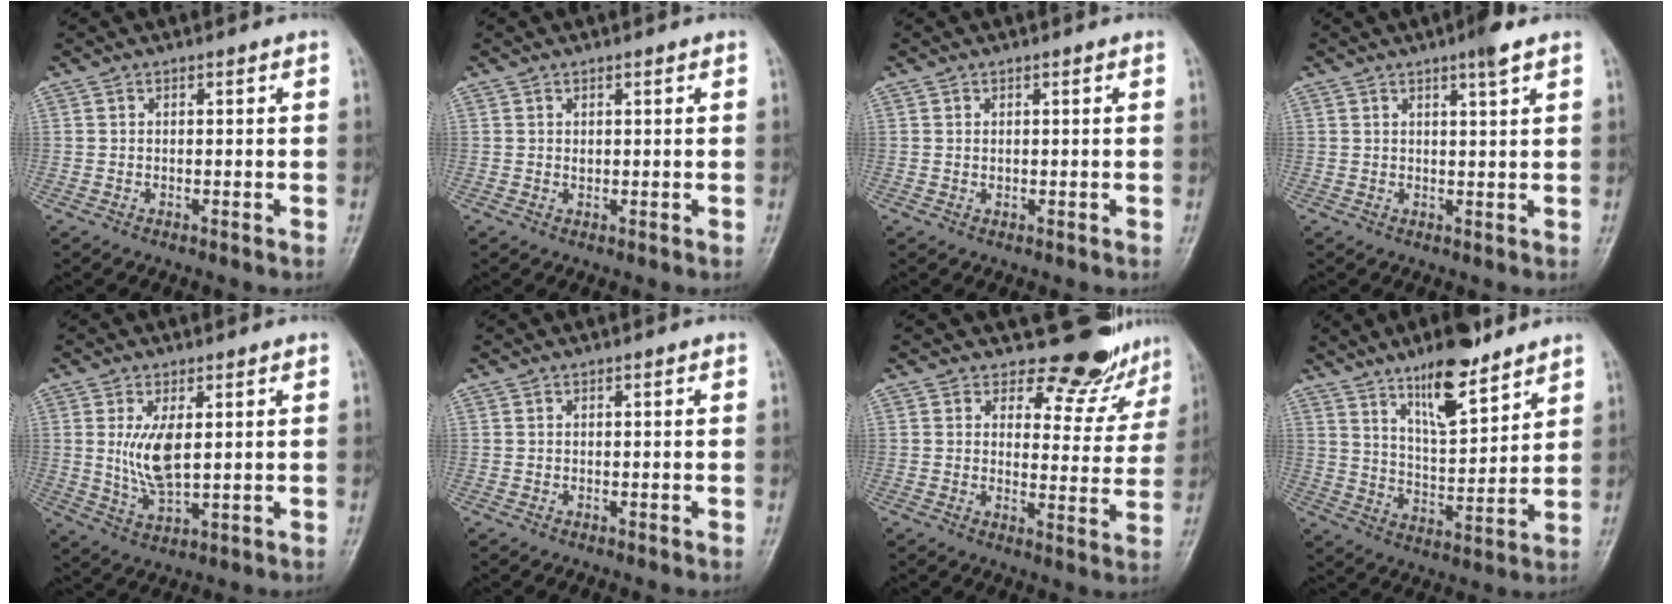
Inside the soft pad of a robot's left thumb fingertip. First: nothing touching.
{"total": 1.1, "force": [0.7, 0.6, 0.7], "torque": [-0.005, -0.004, 0.011]}
{"total": 0.9, "force": [0.5, 0.4, 0.5], "torque": [-0.005, -0.003, 0.009]}
{"total": 3.6, "force": [2.4, 0.2, 2.7], "torque": [-0.042, -0.010, 0.037]}
{"total": 7.1, "force": [1.5, 3.1, 6.2], "torque": [-0.117, -0.020, 0.040]}
{"total": 0.0}
{"total": 11.9, "force": [10.8, 4.6, 1.7], "torque": [0.025, -0.093, 0.120]}
{"total": 13.1, "force": [9.1, 3.9, 8.5], "torque": [-0.121, -0.061, 0.160]}